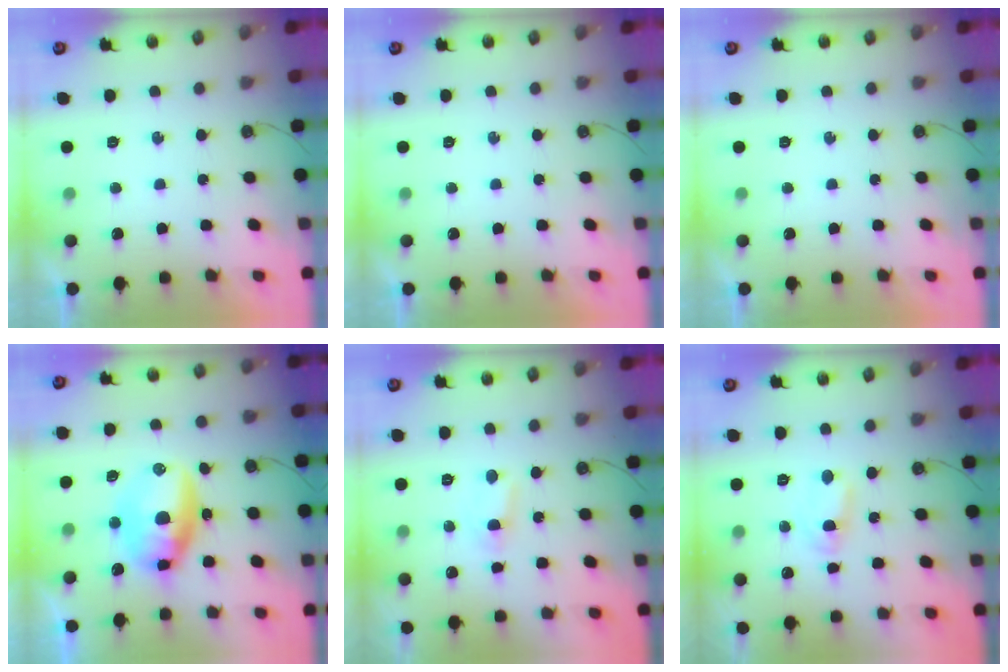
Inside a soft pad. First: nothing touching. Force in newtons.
{"total": 0.0}
{"total": 0.0}
{"total": 20.3, "press": 15.2, "slide": 13.4}
{"total": 4.8, "press": 1.8, "slide": 4.5}
{"total": 2.8, "press": 2.8, "slide": 0.3}